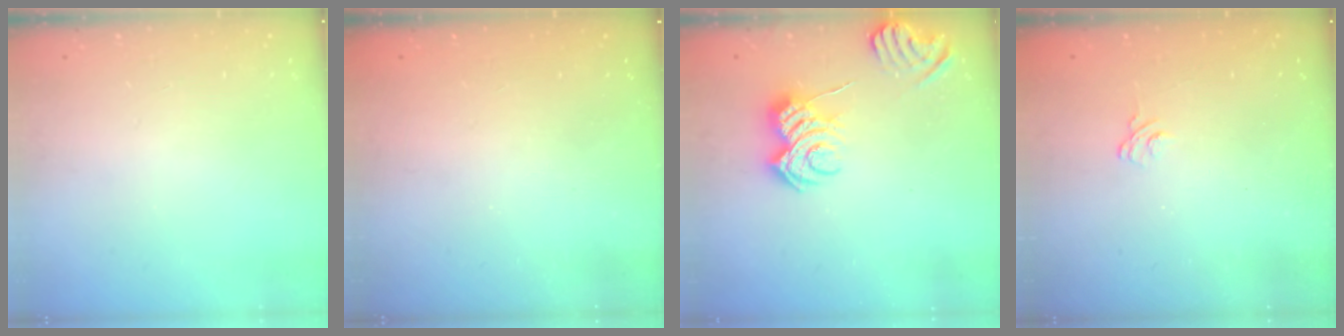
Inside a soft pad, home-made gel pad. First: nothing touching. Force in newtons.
{"total": 2.5, "press": 2.3, "slide": 0.8}
{"total": 5.7, "press": 5.7, "slide": 0.5}
{"total": 2.5, "press": 2.1, "slide": 1.3}